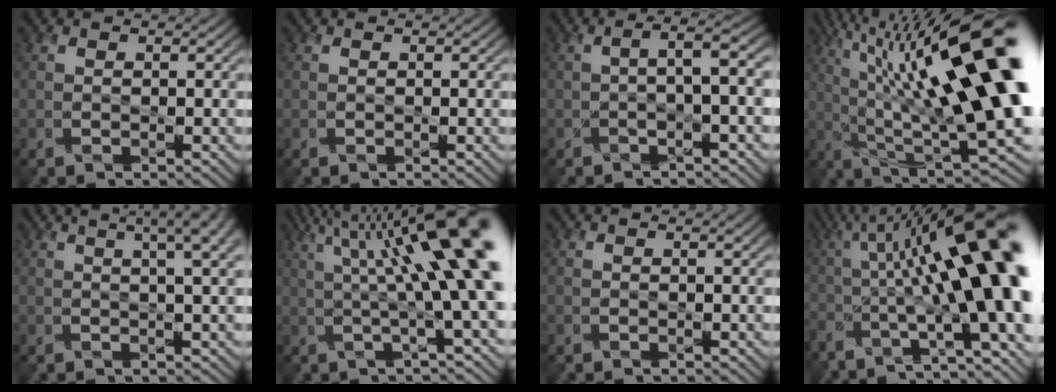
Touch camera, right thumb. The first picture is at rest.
{"total": 0.0}
{"total": 3.3, "force": [0.0, 0.5, 3.3], "torque": [-0.058, 0.008, -0.006]}
{"total": 21.1, "force": [5.6, 5.0, 19.7], "torque": [-0.324, 0.035, 0.116]}
{"total": 7.6, "force": [3.7, 1.9, 6.3], "torque": [-0.065, 0.034, 0.041]}
{"total": 14.6, "force": [3.6, 3.0, 13.8], "torque": [-0.197, 0.008, 0.077]}
{"total": 0.8, "force": [0.3, 0.2, 0.7], "torque": [-0.008, 0.004, 0.001]}
{"total": 18.9, "force": [-1.2, 5.1, 18.2], "torque": [-0.256, -0.001, -0.020]}